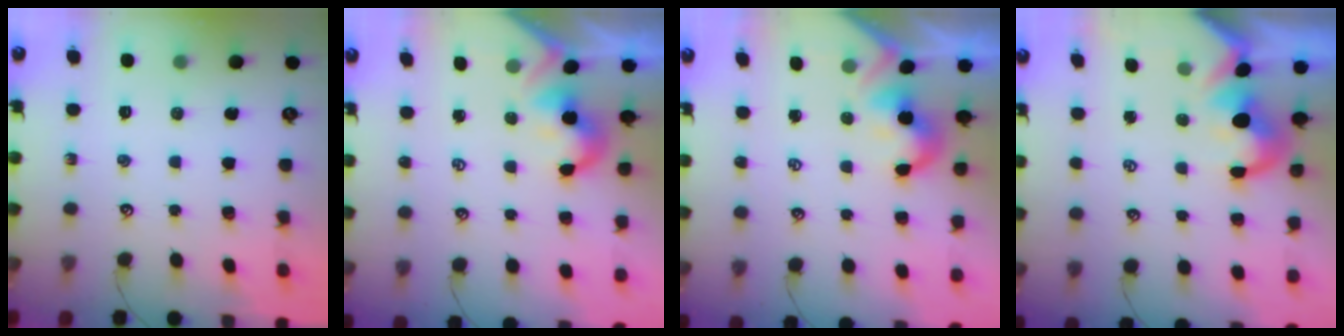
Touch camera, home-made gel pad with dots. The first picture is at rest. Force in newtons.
{"total": 2.0, "press": 1.9, "slide": 0.5}
{"total": 2.0, "press": 1.9, "slide": 0.5}
{"total": 3.0, "press": 2.8, "slide": 1.1}